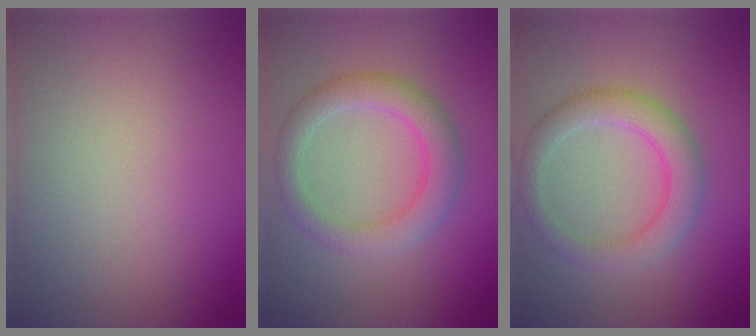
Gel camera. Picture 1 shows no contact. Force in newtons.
{"total": 3.7, "press": 3.7, "slide": 0.2}
{"total": 3.6, "press": 3.6, "slide": 0.1}